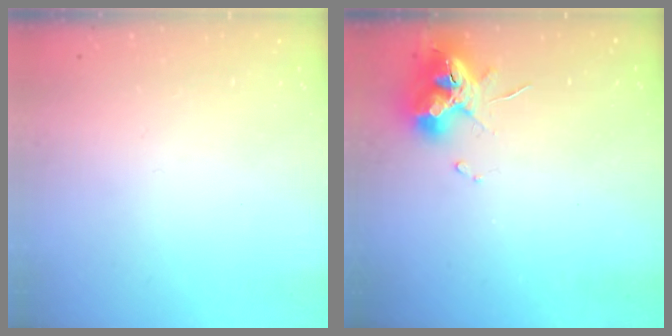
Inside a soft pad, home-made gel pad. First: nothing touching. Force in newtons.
{"total": 12.8, "press": 12.8, "slide": 1.0}